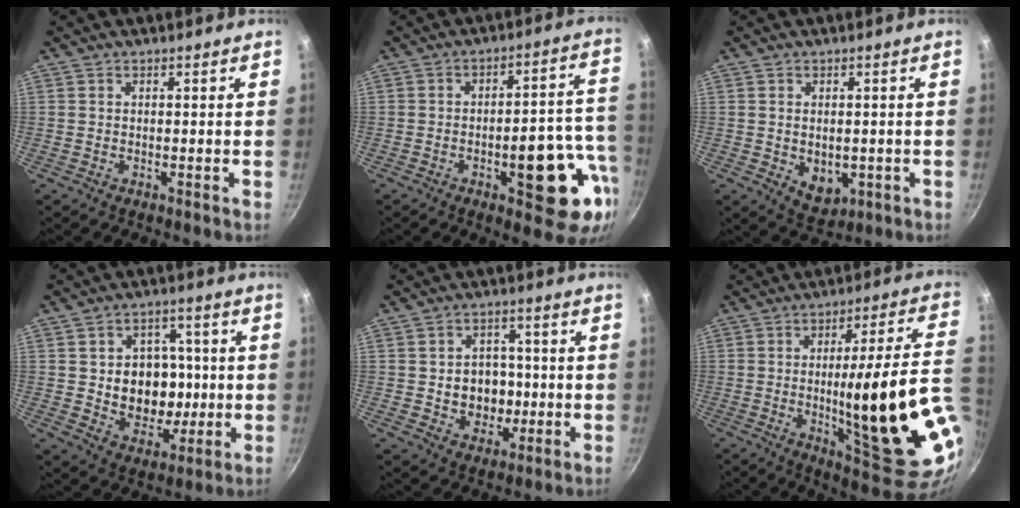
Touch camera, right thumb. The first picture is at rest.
{"total": 16.8, "force": [-5.3, 6.7, 14.5], "torque": [-0.139, 0.034, -0.068]}
{"total": 5.9, "force": [-0.8, 4.2, 4.0], "torque": [-0.047, -0.007, 0.002]}
{"total": 13.1, "force": [-0.2, 10.8, 7.4], "torque": [-0.070, 0.006, 0.008]}
{"total": 9.0, "force": [-0.7, 7.5, 4.9], "torque": [-0.043, 0.009, -0.004]}
{"total": 25.7, "force": [-2.9, 5.3, 25.0], "torque": [-0.337, -0.005, -0.023]}